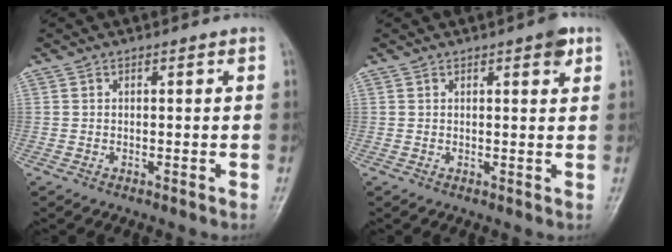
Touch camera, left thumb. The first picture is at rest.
{"total": 3.1, "force": [1.7, 0.9, 2.4], "torque": [-0.025, -0.005, 0.018]}